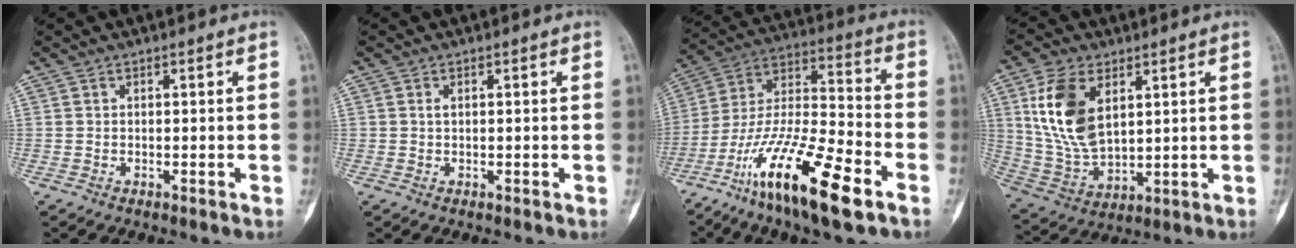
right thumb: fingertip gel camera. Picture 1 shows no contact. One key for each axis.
{"total": 0.7, "fx": 0.2, "fy": 0.4, "fz": 0.5, "tx": -0.011, "ty": 0.004, "tz": 0.006}
{"total": 22.1, "fx": -12.0, "fy": 5.4, "fz": 17.8, "tx": -0.367, "ty": 0.047, "tz": -0.221}
{"total": 14.7, "fx": 5.0, "fy": 8.4, "fz": 11.0, "tx": -0.213, "ty": -0.019, "tz": 0.112}